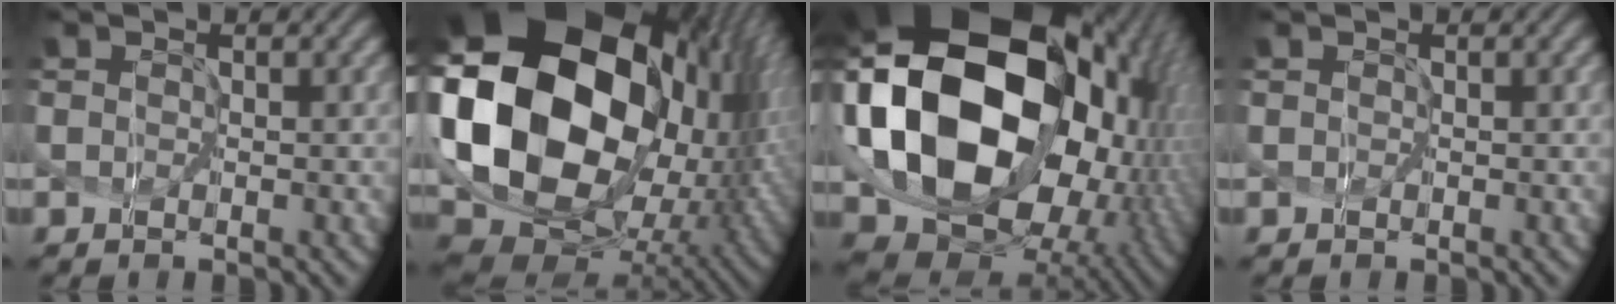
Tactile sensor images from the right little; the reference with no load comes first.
{"total": 22.7, "force": [4.4, 16.0, 15.4], "torque": [-0.349, -0.013, 0.097]}
{"total": 20.9, "force": [2.0, 15.1, 14.2], "torque": [-0.334, -0.013, 0.061]}
{"total": 0.0}